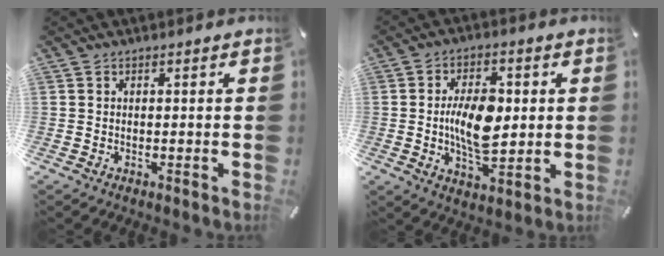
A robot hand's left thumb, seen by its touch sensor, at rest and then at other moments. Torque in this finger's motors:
{"motor_torque": [0.08, 0.81, 0.20, 0.06, 0.16]}